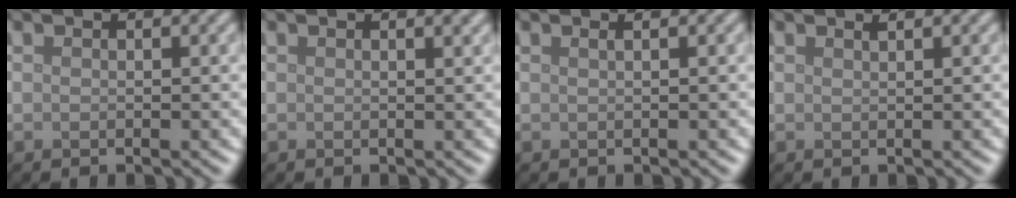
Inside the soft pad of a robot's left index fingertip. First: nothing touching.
{"total": 1.2, "force": [0.7, 0.4, 0.9], "torque": [-0.007, 0.003, 0.009]}
{"total": 0.9, "force": [0.4, 0.4, 0.7], "torque": [-0.006, 0.000, 0.000]}
{"total": 0.7, "force": [0.5, 0.2, 0.4], "torque": [-0.001, -0.001, 0.008]}